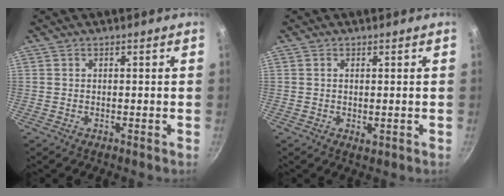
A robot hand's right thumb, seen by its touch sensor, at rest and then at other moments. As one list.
[{"total": 1.5, "force": [0.0, 0.7, 1.4], "torque": [-0.023, -0.005, 0.001]}]